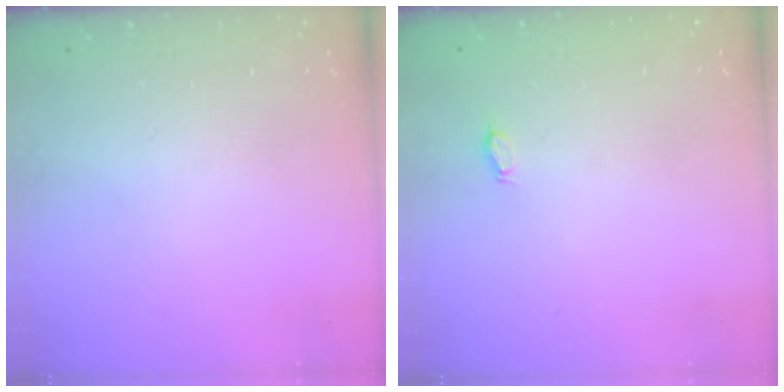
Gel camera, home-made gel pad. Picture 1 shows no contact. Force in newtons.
{"total": 2.7, "press": 2.4, "slide": 1.1}